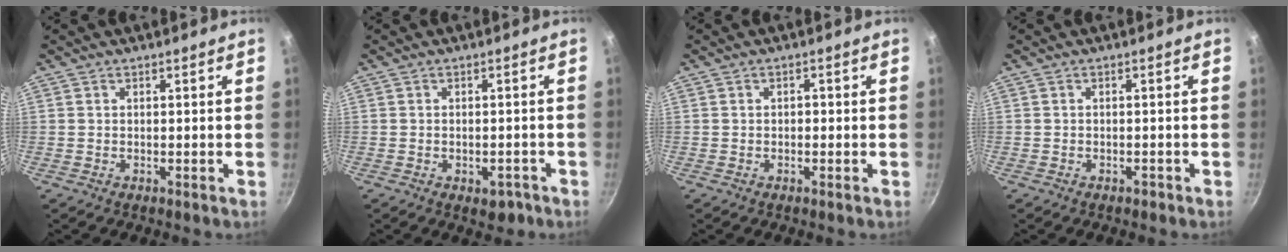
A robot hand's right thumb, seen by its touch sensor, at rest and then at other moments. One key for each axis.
{"total": 3.3, "fx": -1.7, "fy": 1.9, "fz": 2.1, "tx": -0.014, "ty": 0.013, "tz": -0.016}
{"total": 0.9, "fx": -0.2, "fy": 0.7, "fz": 0.6, "tx": 0.001, "ty": 0.005, "tz": -0.006}
{"total": 0.8, "fx": -0.6, "fy": 0.4, "fz": 0.3, "tx": -0.003, "ty": 0.002, "tz": -0.011}